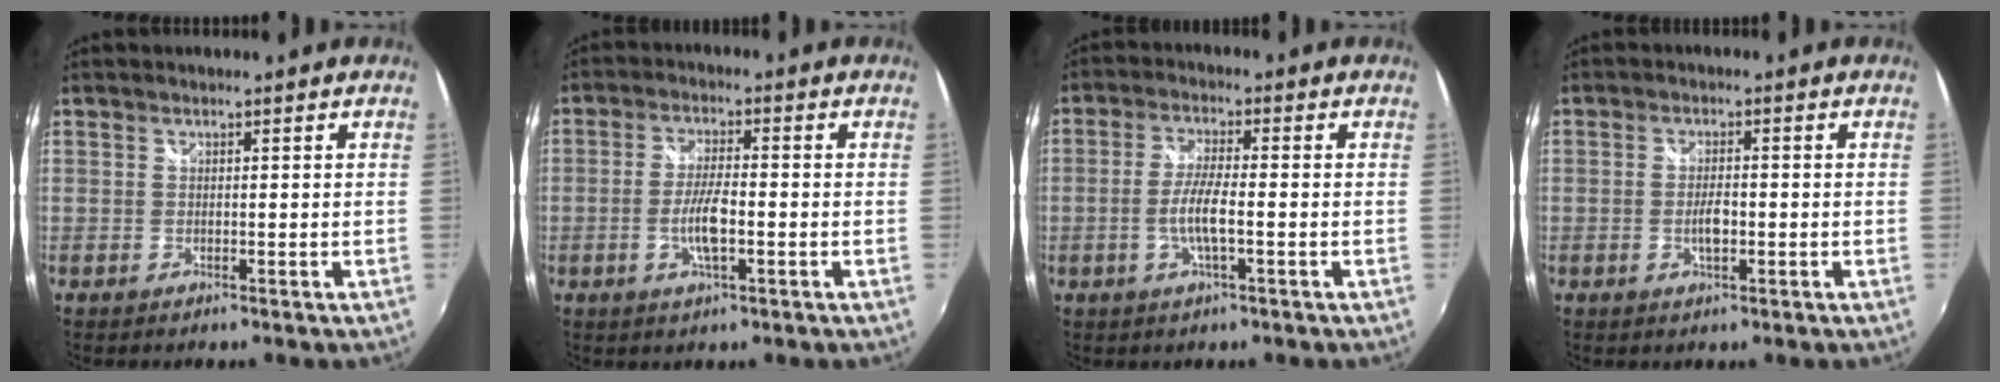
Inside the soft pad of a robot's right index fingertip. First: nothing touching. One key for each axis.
{"total": 5.9, "fx": -1.8, "fy": 1.4, "fz": 5.4, "tx": -0.110, "ty": -0.002, "tz": -0.033}
{"total": 5.7, "fx": -1.6, "fy": 0.7, "fz": 5.4, "tx": -0.110, "ty": -0.002, "tz": -0.031}
{"total": 3.2, "fx": -0.8, "fy": 1.2, "fz": 2.8, "tx": -0.054, "ty": -0.002, "tz": -0.016}